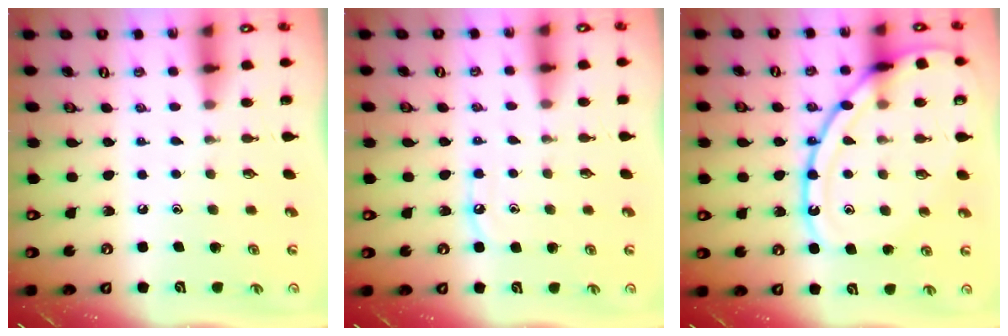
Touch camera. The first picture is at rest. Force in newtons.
{"total": 5.4, "press": 5.3, "slide": 0.6}
{"total": 18.4, "press": 18.3, "slide": 1.9}